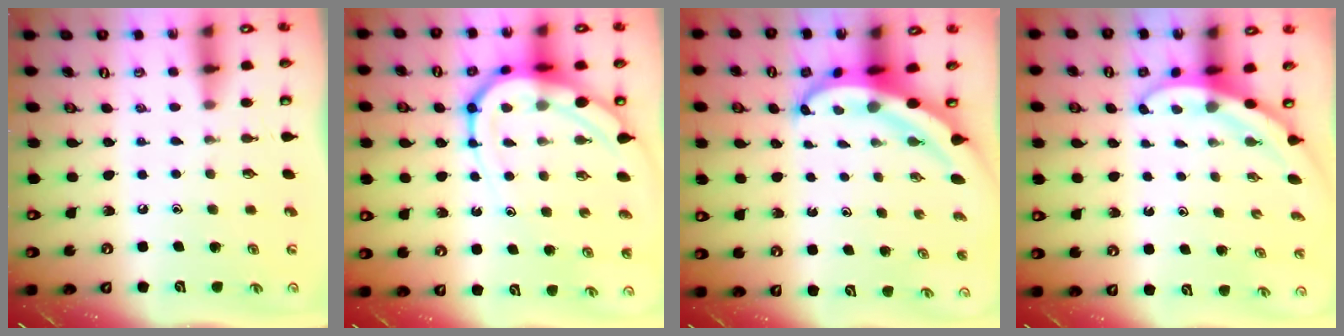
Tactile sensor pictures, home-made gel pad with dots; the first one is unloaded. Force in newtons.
{"total": 12.9, "press": 12.9, "slide": 1.2}
{"total": 5.8, "press": 5.7, "slide": 0.7}
{"total": 3.1, "press": 3.1, "slide": 0.2}